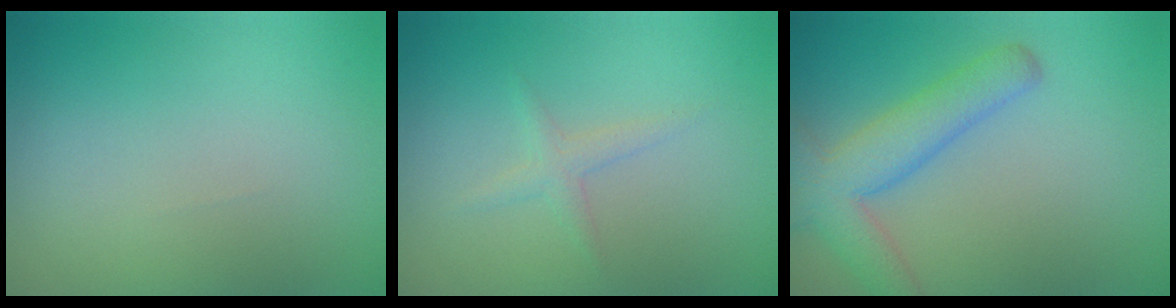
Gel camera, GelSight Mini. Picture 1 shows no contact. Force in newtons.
{"total": 1.3, "press": 1.3, "slide": 0.1}
{"total": 5.3, "press": 5.3, "slide": 0.2}